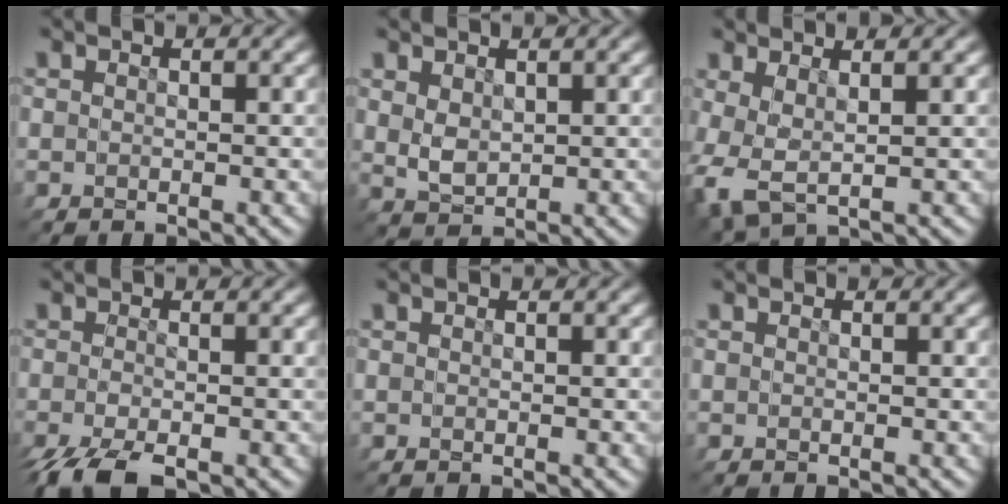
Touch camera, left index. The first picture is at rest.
{"total": 2.7, "force": [2.5, 0.9, 0.2], "torque": [0.012, 0.014, 0.043]}
{"total": 5.0, "force": [0.8, 4.1, 2.7], "torque": [-0.064, -0.001, 0.018]}
{"total": 2.5, "force": [-2.3, -0.7, 0.6], "torque": [-0.003, -0.007, -0.031]}
{"total": 0.0}
{"total": 0.0}